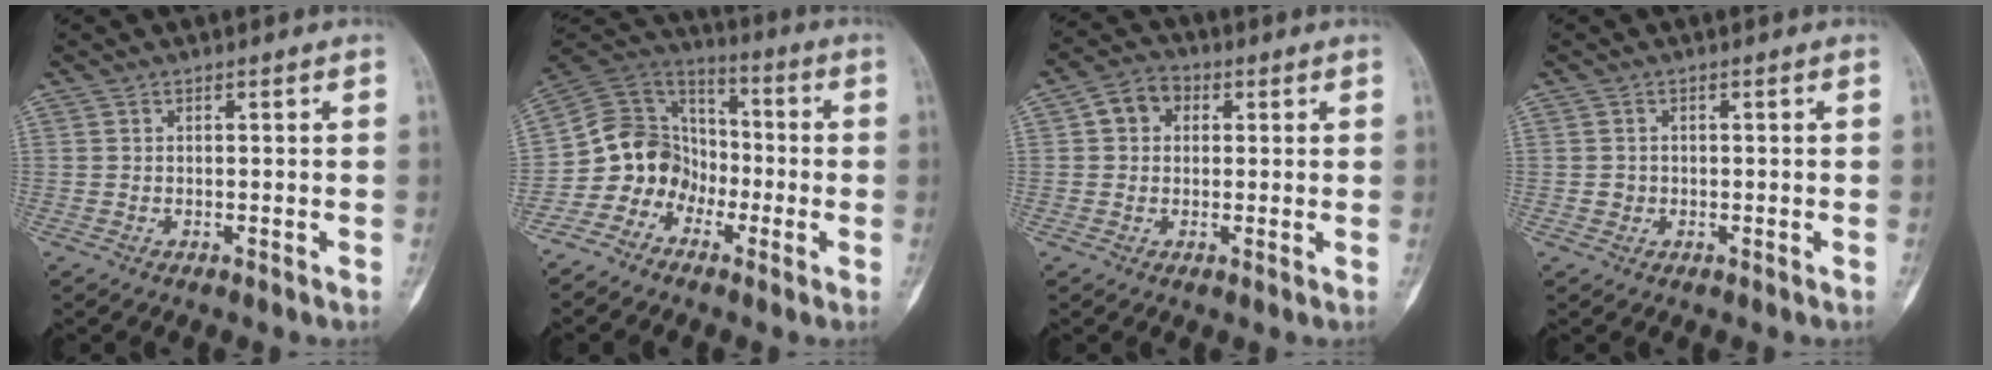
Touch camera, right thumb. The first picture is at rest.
{"total": 11.9, "force": [-5.2, 10.2, 3.1], "torque": [-0.018, 0.084, -0.105]}
{"total": 5.4, "force": [1.1, 4.6, 2.7], "torque": [-0.025, 0.011, 0.008]}
{"total": 1.2, "force": [-0.2, 1.2, 0.2], "torque": [0.001, 0.004, -0.001]}